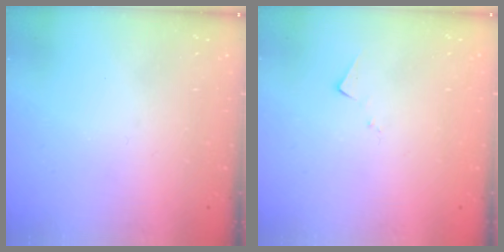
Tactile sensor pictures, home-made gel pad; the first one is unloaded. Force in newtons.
{"total": 7.3, "press": 7.3, "slide": 0.2}